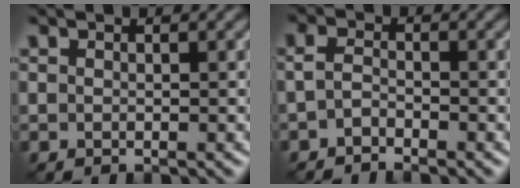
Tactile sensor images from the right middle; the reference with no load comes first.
{"total": 1.4, "force": [-1.0, 0.4, 1.0], "torque": [-0.029, 0.003, -0.026]}